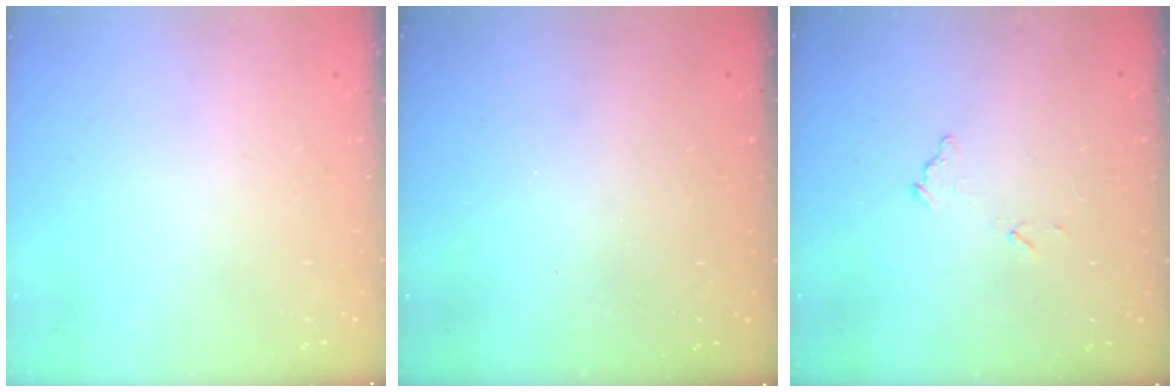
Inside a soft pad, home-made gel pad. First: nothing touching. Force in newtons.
{"total": 3.0, "press": 3.0, "slide": 0.1}
{"total": 6.5, "press": 6.5, "slide": 0.4}